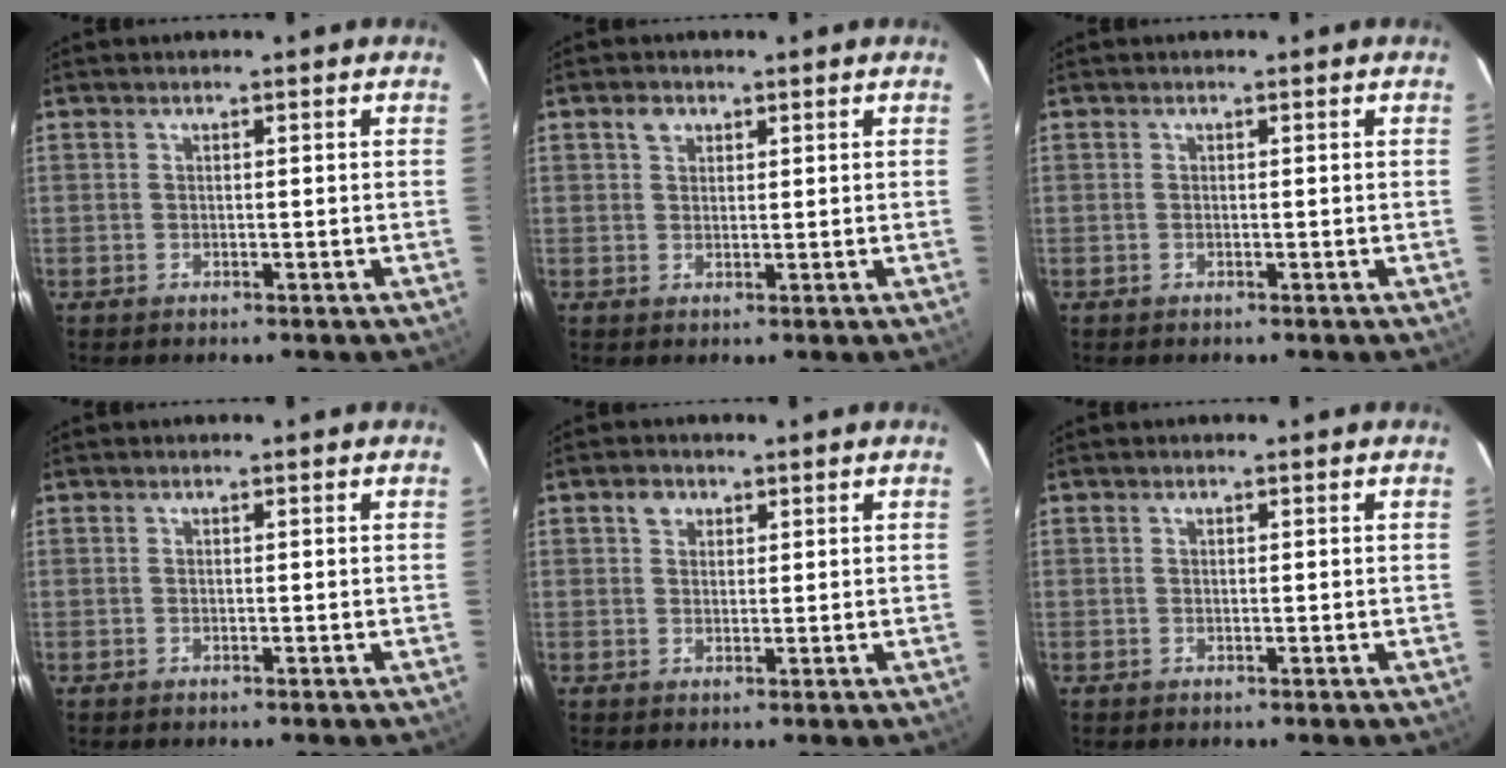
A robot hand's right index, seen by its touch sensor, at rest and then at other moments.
{"total": 2.2, "force": [1.2, 1.7, 0.8], "torque": [-0.012, 0.007, 0.021]}
{"total": 0.0}
{"total": 0.0}
{"total": 2.4, "force": [1.2, 1.9, 0.7], "torque": [-0.008, 0.008, 0.021]}
{"total": 0.0}